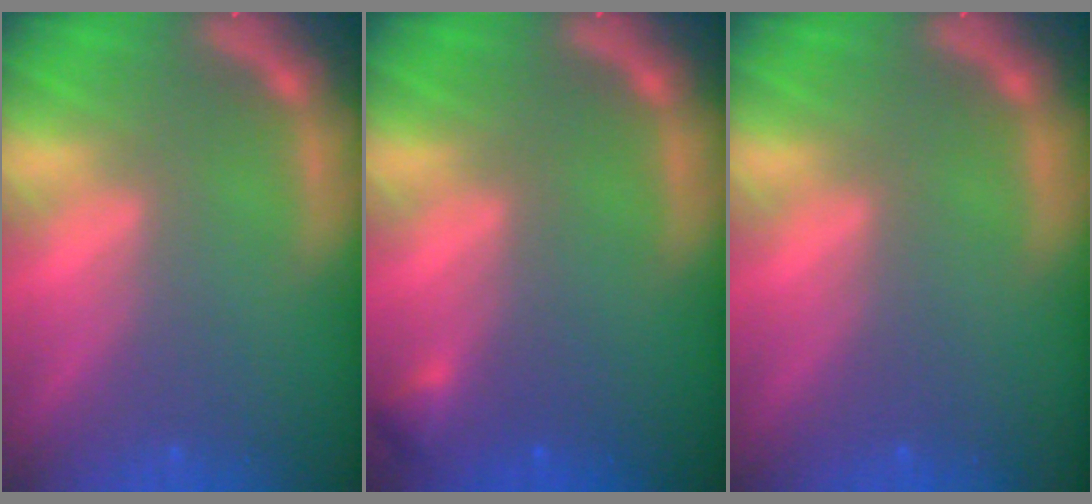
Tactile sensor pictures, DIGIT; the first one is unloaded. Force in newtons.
{"total": 0.9}
{"total": 0.0}